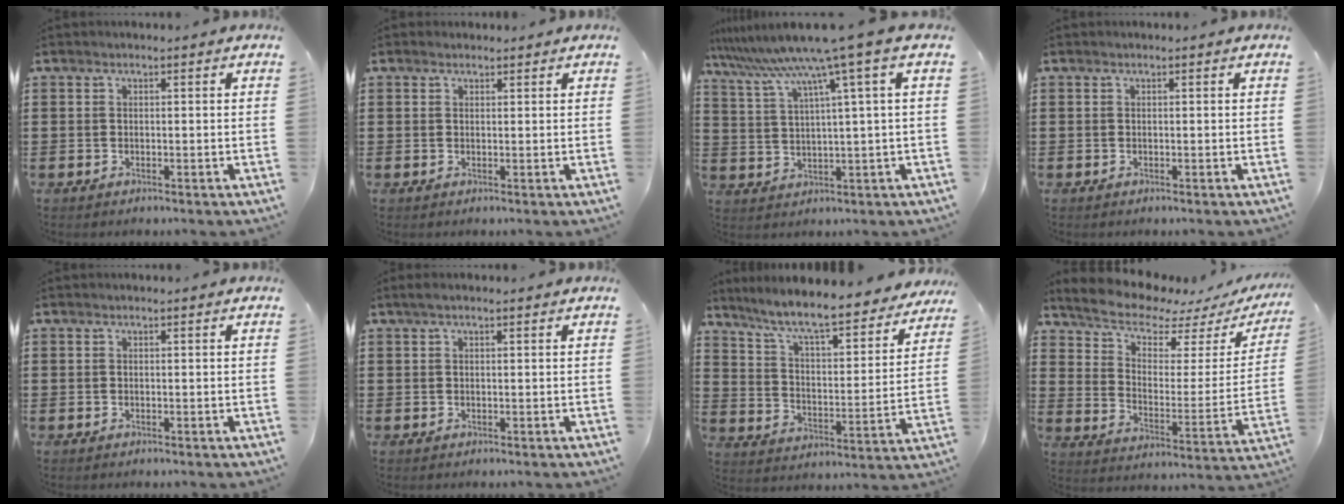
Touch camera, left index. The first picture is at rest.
{"total": 0.8, "force": [0.7, 0.4, 0.1], "torque": [-0.003, 0.003, 0.013]}
{"total": 9.0, "force": [5.8, -1.2, 6.7], "torque": [-0.157, -0.038, 0.090]}
{"total": 0.0}
{"total": 0.0}
{"total": 0.9, "force": [0.4, 0.2, 0.8], "torque": [-0.015, 0.001, 0.008]}
{"total": 8.6, "force": [7.5, 0.1, 4.1], "torque": [-0.110, -0.050, 0.123]}
{"total": 7.4, "force": [6.7, 2.0, 2.4], "torque": [-0.076, -0.049, 0.114]}